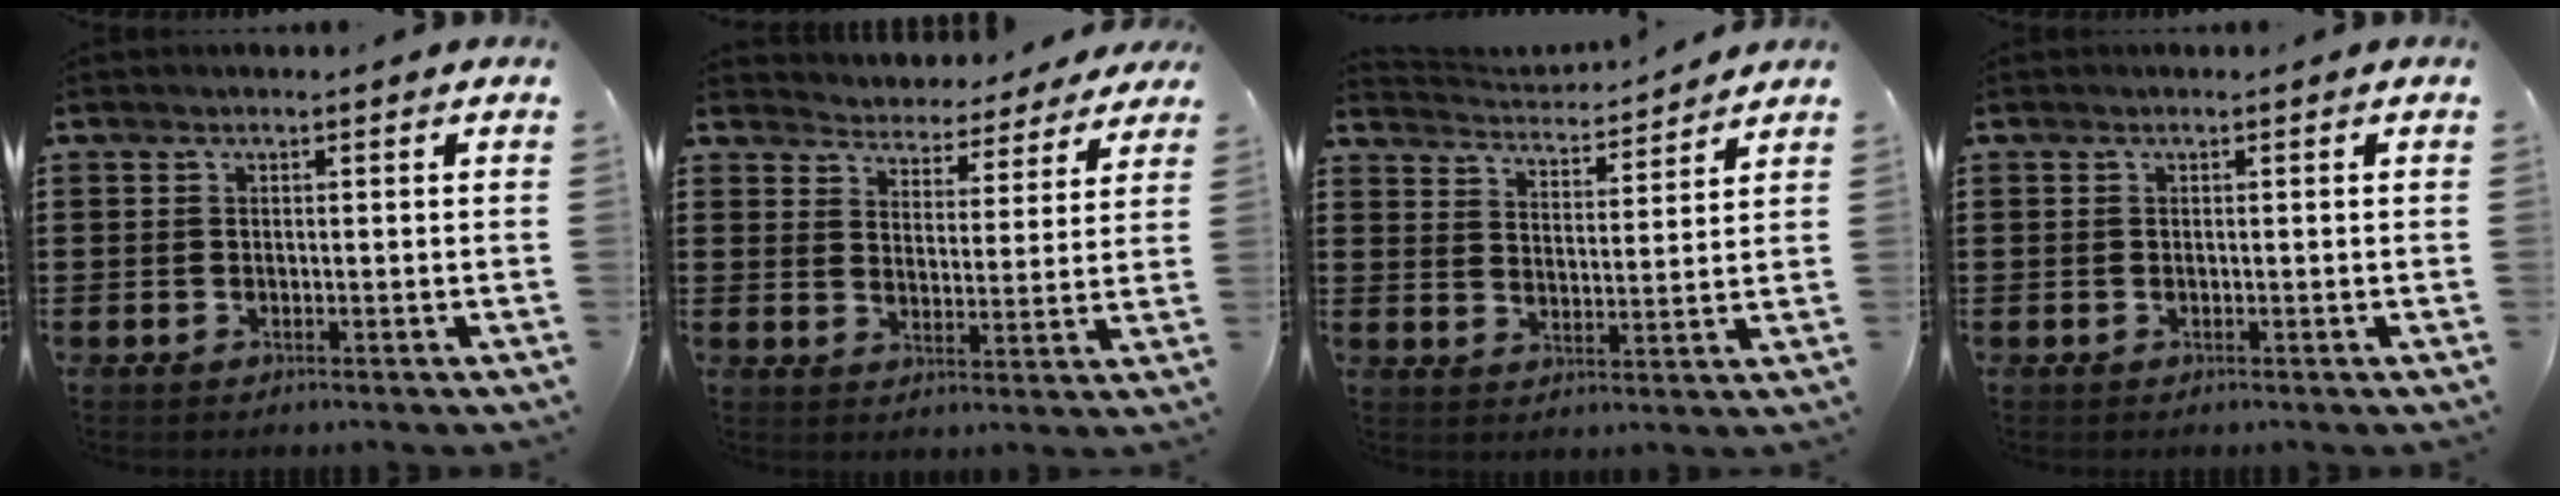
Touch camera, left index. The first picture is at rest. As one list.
[{"total": 4.1, "force": [4.0, 0.2, -0.6], "torque": [-0.017, -0.035, 0.067]}, {"total": 3.1, "force": [3.1, -0.3, 0.0], "torque": [-0.018, -0.030, 0.049]}, {"total": 0.0}]